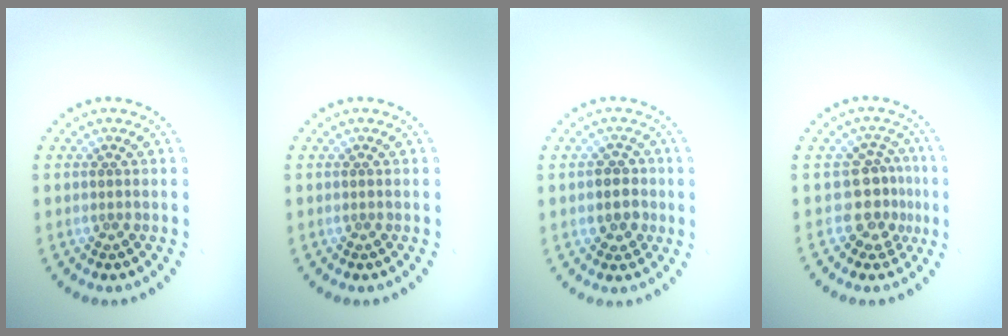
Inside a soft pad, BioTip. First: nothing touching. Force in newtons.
{"total": 0.0}
{"total": 2.4, "press": 2.3, "slide": 0.8}
{"total": 3.2, "press": 2.5, "slide": 2.1}